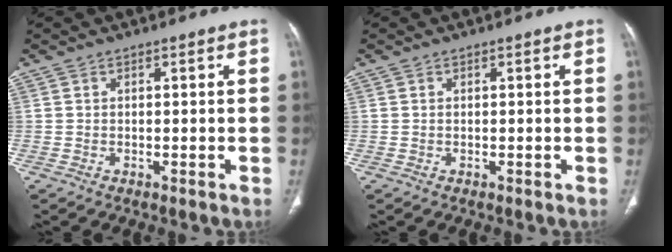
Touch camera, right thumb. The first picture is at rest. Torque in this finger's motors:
{"motor_torque": [0.02, -0.19, -0.13, -0.32, -0.03]}